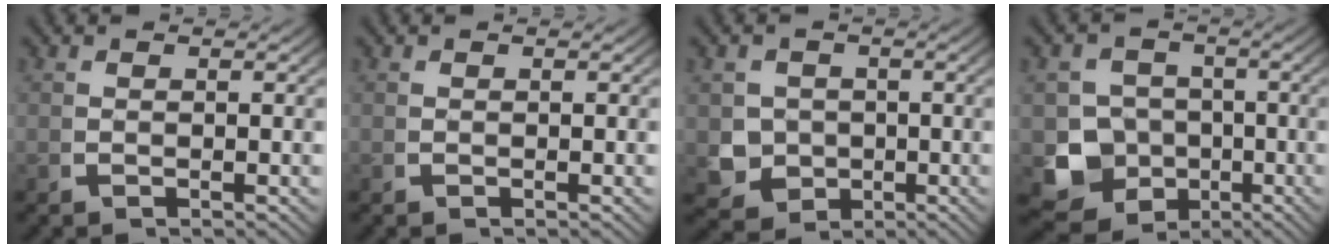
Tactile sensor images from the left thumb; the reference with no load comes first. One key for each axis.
{"total": 0.0}
{"total": 7.2, "fx": -1.3, "fy": 6.2, "fz": 3.6, "tx": -0.078, "ty": -0.042, "tz": -0.002}
{"total": 11.8, "fx": -4.1, "fy": 10.2, "fz": 4.3, "tx": -0.092, "ty": -0.060, "tz": -0.059}